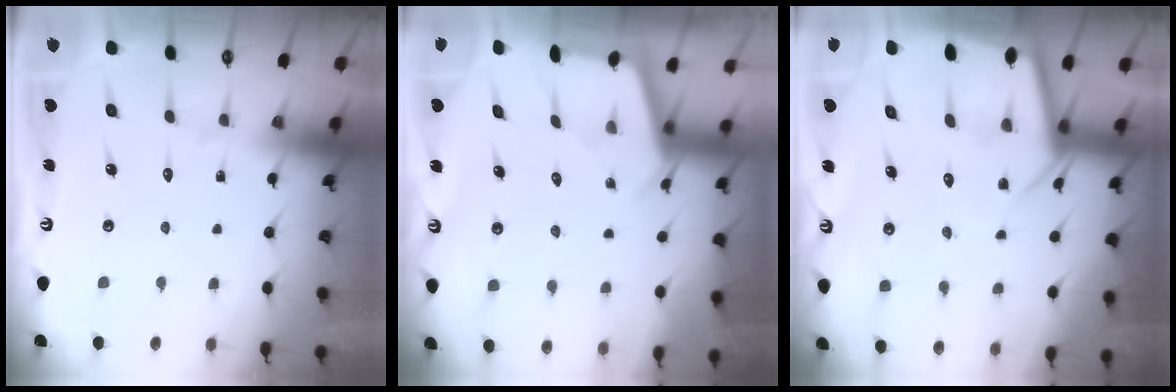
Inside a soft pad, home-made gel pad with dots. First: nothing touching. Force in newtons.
{"total": 2.4, "press": 2.4, "slide": 0.3}
{"total": 6.4, "press": 6.4, "slide": 0.6}